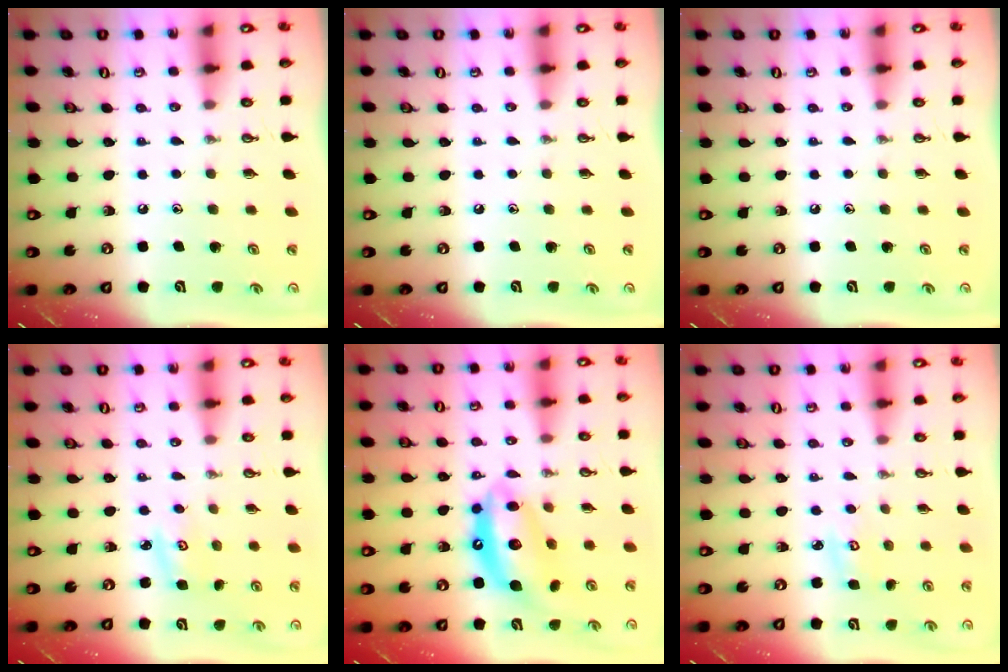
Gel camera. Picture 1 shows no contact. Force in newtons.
{"total": 0.0}
{"total": 0.0}
{"total": 2.9, "press": 2.9, "slide": 0.3}
{"total": 13.8, "press": 13.8, "slide": 1.2}
{"total": 3.8, "press": 3.8, "slide": 0.3}